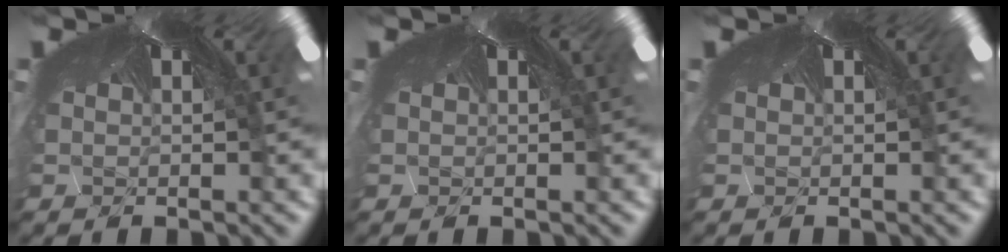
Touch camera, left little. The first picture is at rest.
{"total": 0.0}
{"total": 0.0}